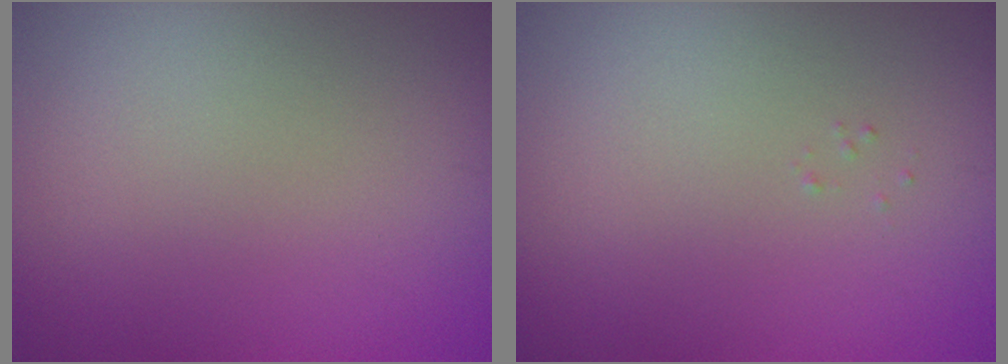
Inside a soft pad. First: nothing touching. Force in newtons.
{"total": 0.0}